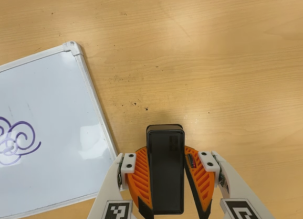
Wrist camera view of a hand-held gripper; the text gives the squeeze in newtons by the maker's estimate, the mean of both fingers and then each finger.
{"total": 6.6, "left": 5.2, "right": 7.9}